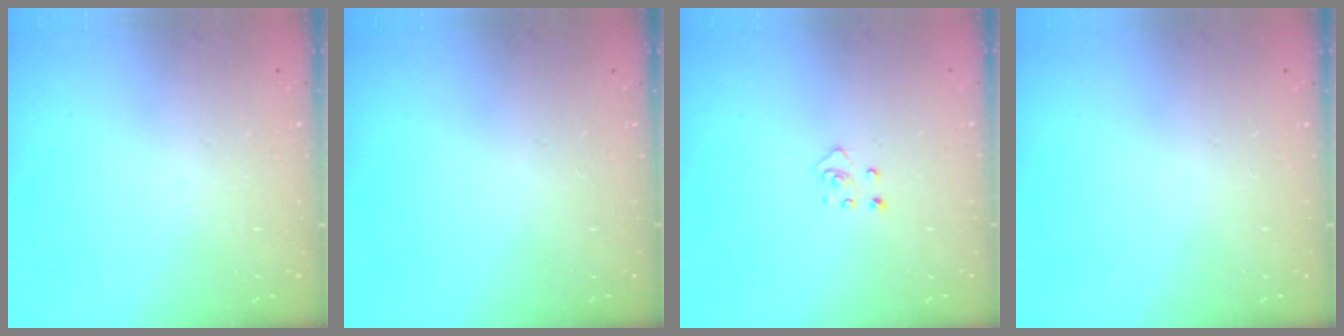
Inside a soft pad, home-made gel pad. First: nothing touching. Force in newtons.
{"total": 0.0}
{"total": 2.8, "press": 2.8, "slide": 0.3}
{"total": 0.0}